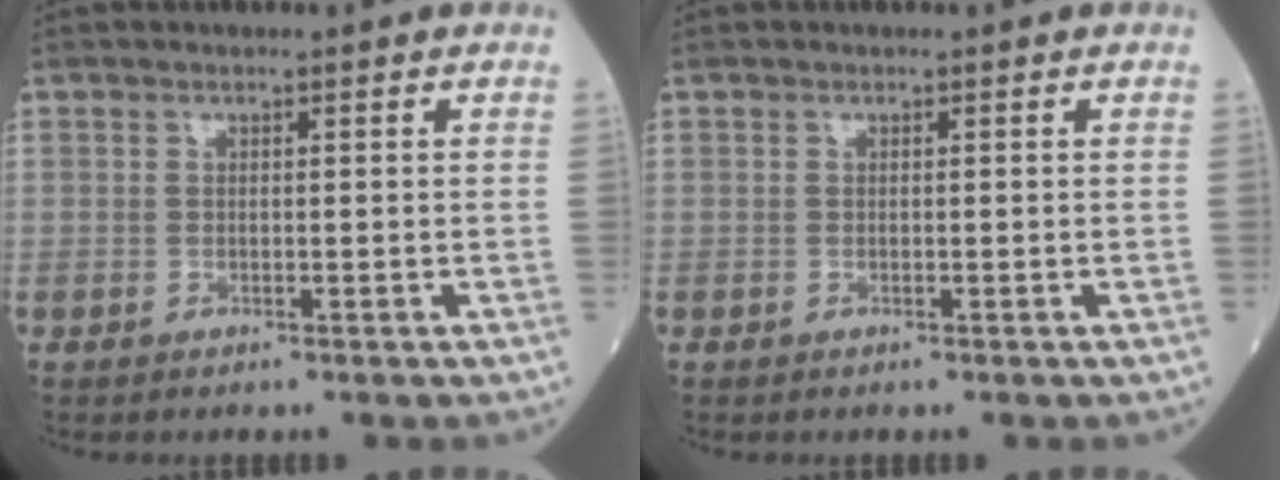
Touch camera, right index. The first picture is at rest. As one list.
[{"total": 0.0}]